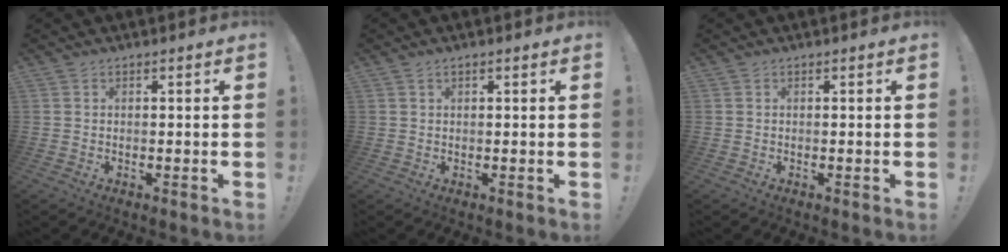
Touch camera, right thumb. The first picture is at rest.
{"total": 0.7, "force": [0.5, 0.3, 0.5], "torque": [-0.009, 0.000, 0.009]}
{"total": 0.0}